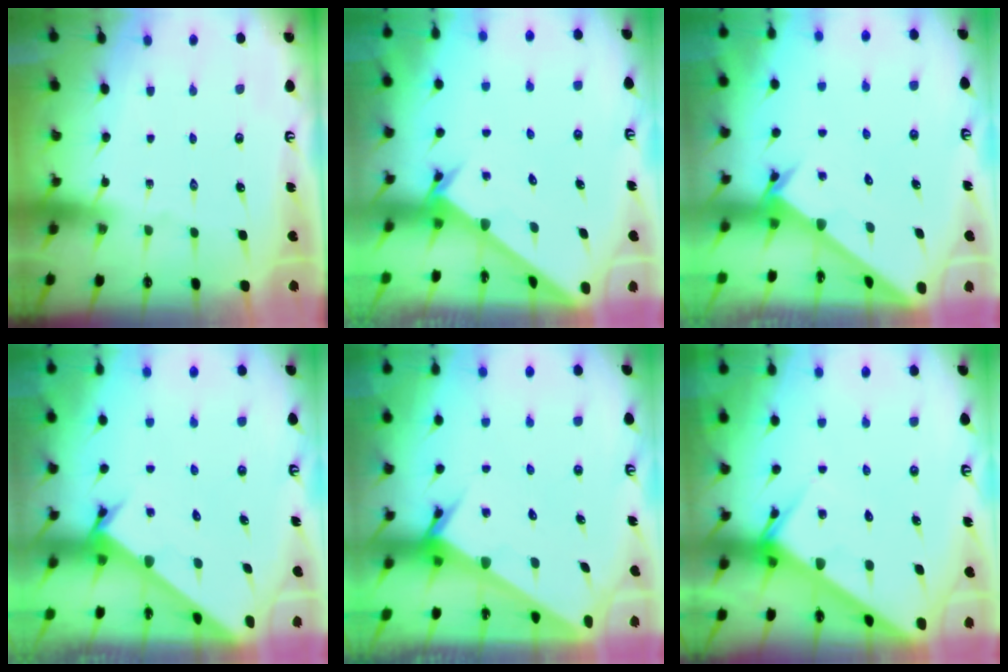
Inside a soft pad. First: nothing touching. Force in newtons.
{"total": 2.4, "press": 2.4, "slide": 0.2}
{"total": 2.6, "press": 2.6, "slide": 0.2}
{"total": 2.1, "press": 2.1, "slide": 0.1}
{"total": 3.7, "press": 3.7, "slide": 0.2}
{"total": 5.8, "press": 5.7, "slide": 0.6}